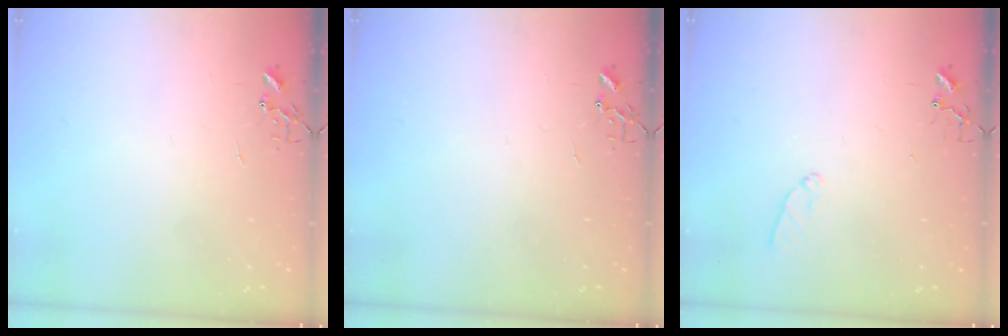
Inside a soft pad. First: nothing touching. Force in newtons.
{"total": 0.0}
{"total": 5.7, "press": 5.7, "slide": 0.6}